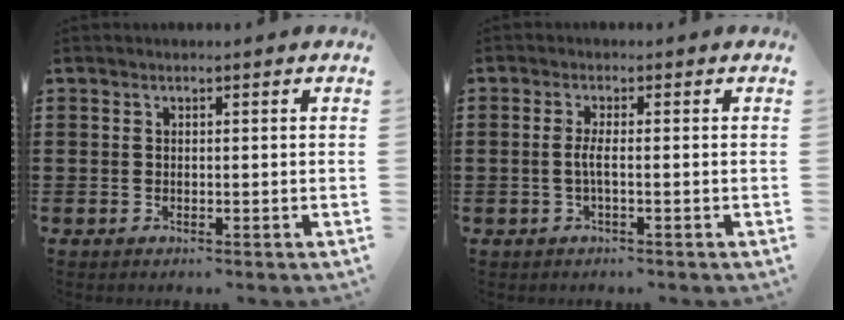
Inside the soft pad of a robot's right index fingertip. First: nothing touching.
{"total": 2.4, "force": [-0.5, 0.2, 2.3], "torque": [-0.058, -0.007, -0.016]}